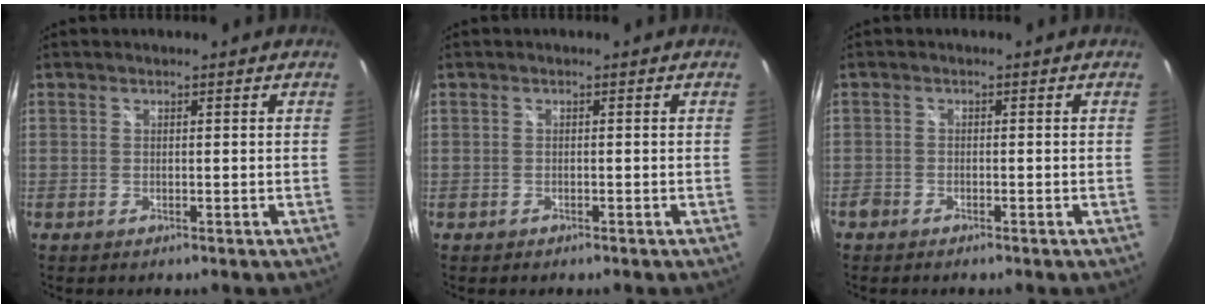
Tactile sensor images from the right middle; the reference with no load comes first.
{"total": 0.6, "force": [-0.5, 0.4, 0.1], "torque": [-0.005, -0.002, -0.009]}
{"total": 1.7, "force": [-1.4, 0.9, 0.4], "torque": [-0.012, -0.003, -0.028]}